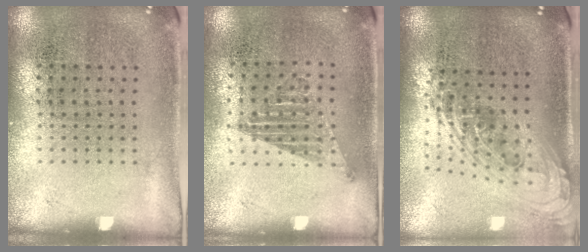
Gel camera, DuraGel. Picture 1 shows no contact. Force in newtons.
{"total": 1.3, "press": 1.0, "slide": 0.8}
{"total": 2.2, "press": 1.6, "slide": 1.5}